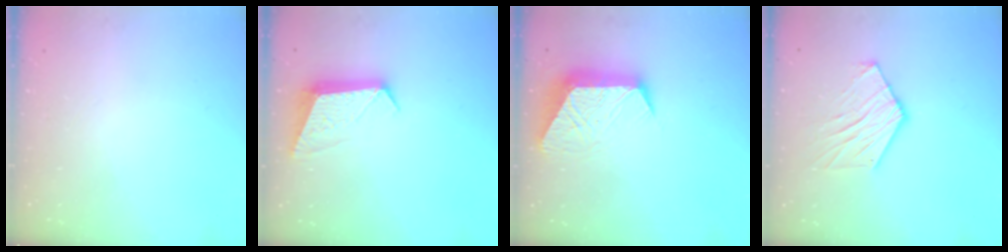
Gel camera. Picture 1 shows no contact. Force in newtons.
{"total": 9.7, "press": 9.7, "slide": 0.8}
{"total": 12.3, "press": 12.2, "slide": 1.1}
{"total": 11.4, "press": 11.4, "slide": 1.0}